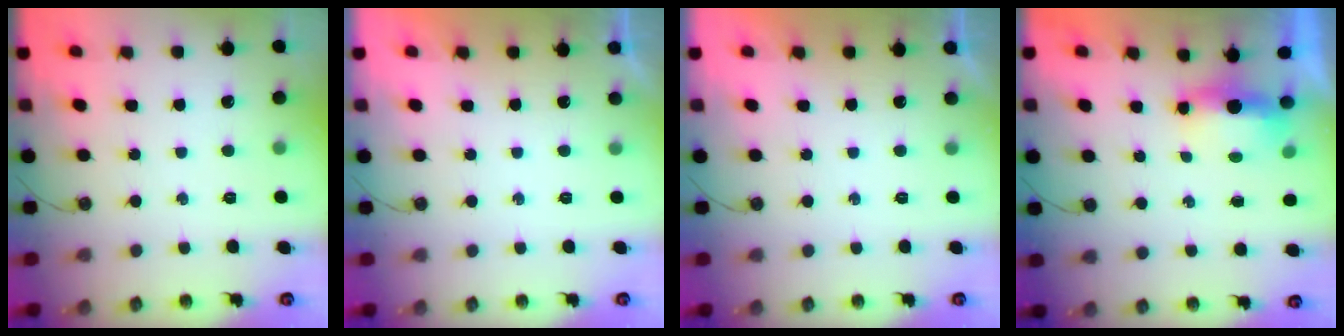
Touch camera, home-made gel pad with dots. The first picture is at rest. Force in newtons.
{"total": 0.0}
{"total": 0.0}
{"total": 10.6, "press": 6.1, "slide": 8.7}